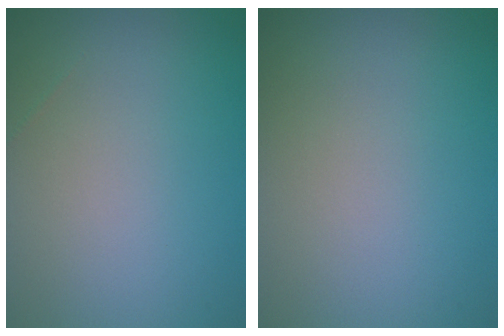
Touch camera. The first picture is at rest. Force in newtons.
{"total": 0.0}